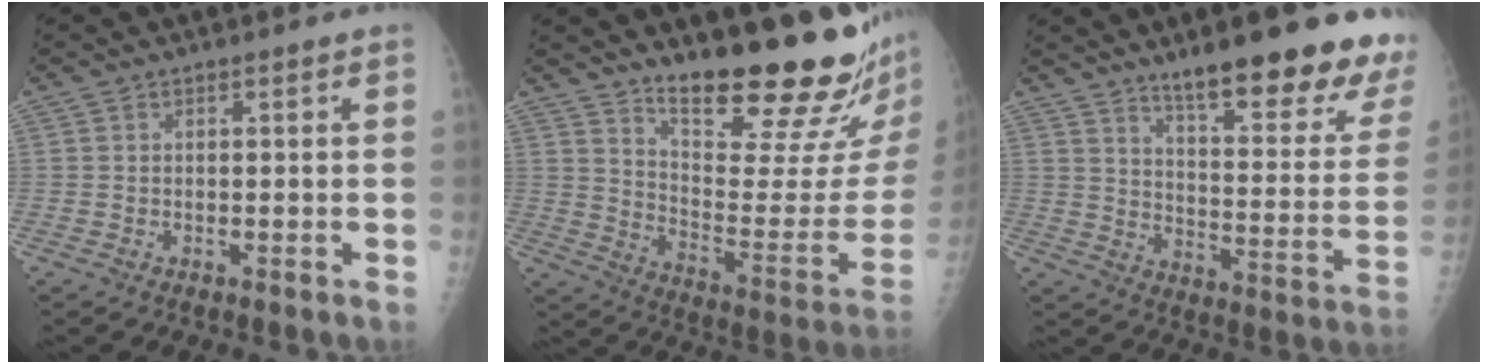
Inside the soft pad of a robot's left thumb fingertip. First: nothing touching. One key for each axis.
{"total": 23.5, "fx": 18.0, "fy": 4.2, "fz": 14.5, "tx": -0.188, "ty": -0.143, "tz": 0.264}
{"total": 23.7, "fx": 16.7, "fy": 4.9, "fz": 16.0, "tx": -0.184, "ty": -0.093, "tz": 0.232}